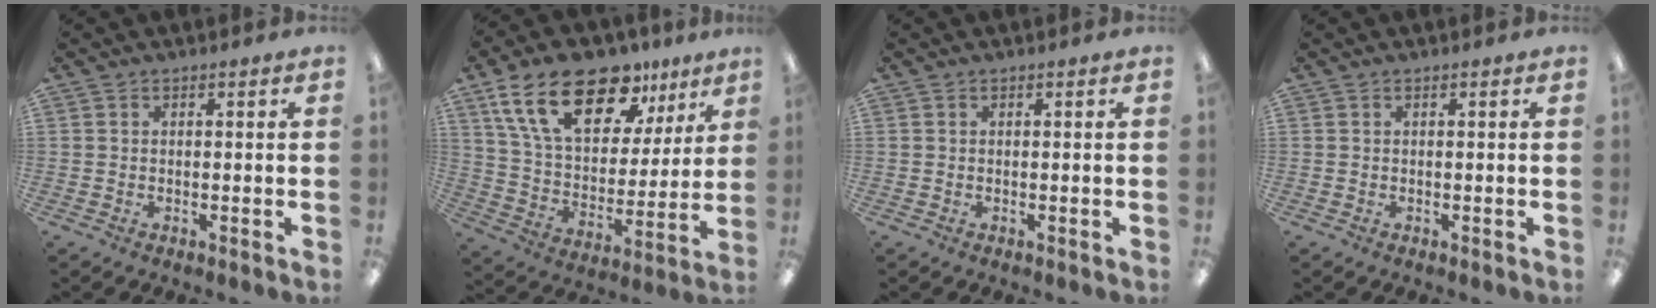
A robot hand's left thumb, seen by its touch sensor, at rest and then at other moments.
{"total": 21.0, "force": [13.0, 11.1, 12.2], "torque": [-0.216, -0.058, 0.231]}
{"total": 0.0}
{"total": 0.0}